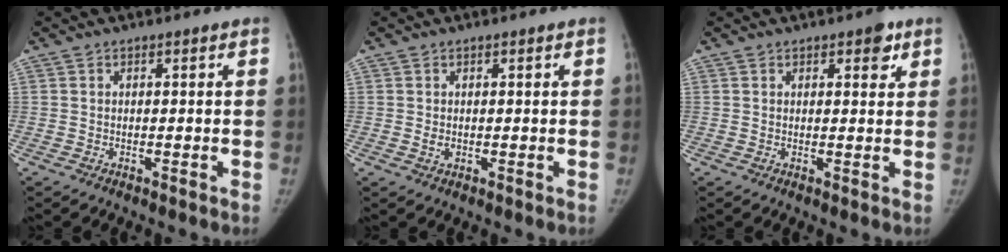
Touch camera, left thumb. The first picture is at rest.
{"total": 1.4, "force": [0.2, 0.9, 1.0], "torque": [-0.014, -0.001, 0.007]}
{"total": 3.1, "force": [1.8, 1.4, 2.2], "torque": [-0.014, -0.006, 0.020]}